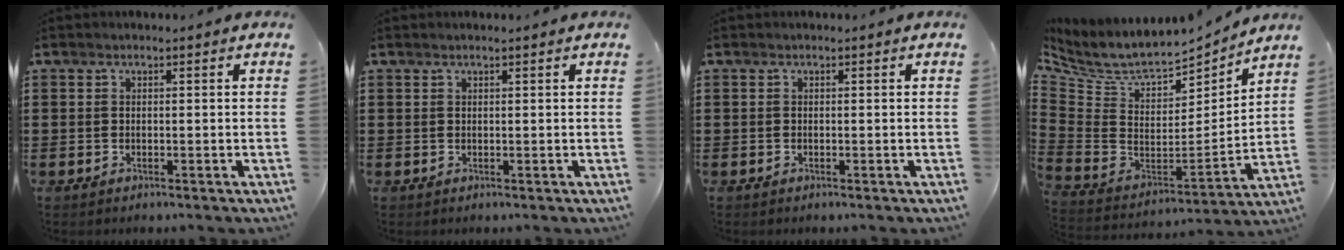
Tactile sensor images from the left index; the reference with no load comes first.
{"total": 0.6, "force": [0.4, 0.0, 0.4], "torque": [-0.007, -0.001, 0.009]}
{"total": 0.0}
{"total": 7.1, "force": [6.4, 1.8, 2.4], "torque": [-0.086, -0.060, 0.107]}